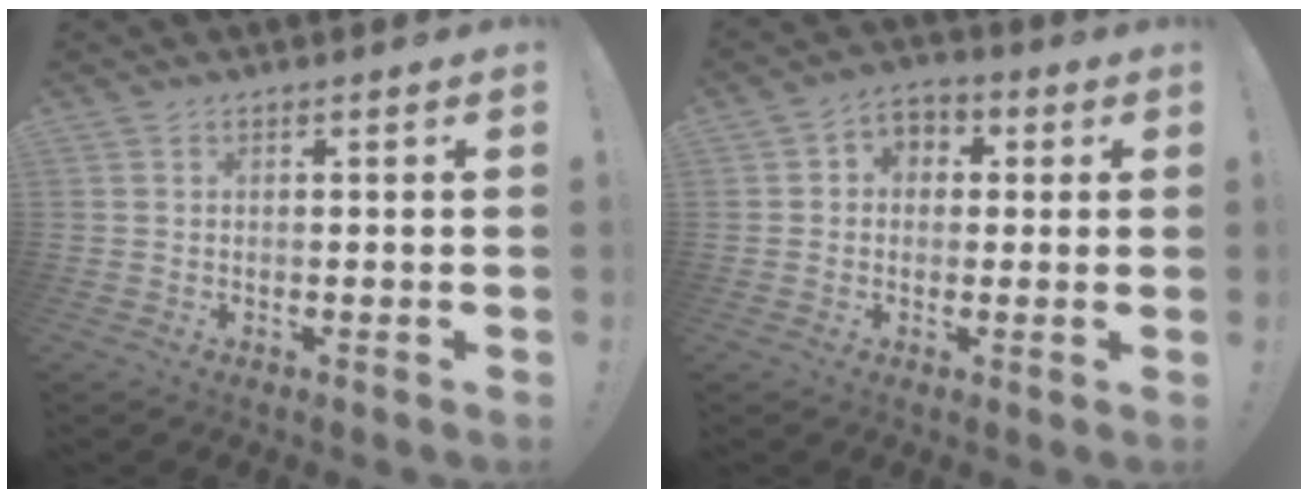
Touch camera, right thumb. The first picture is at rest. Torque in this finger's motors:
{"motor_torque": [0.28, -0.35, -0.18, 0.44, 0.07]}